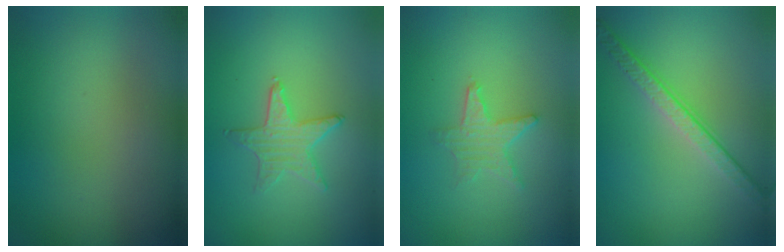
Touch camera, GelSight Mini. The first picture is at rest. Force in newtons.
{"total": 1.6, "press": 1.6, "slide": 0.2}
{"total": 2.3, "press": 2.2, "slide": 0.4}
{"total": 4.0, "press": 2.8, "slide": 2.8}